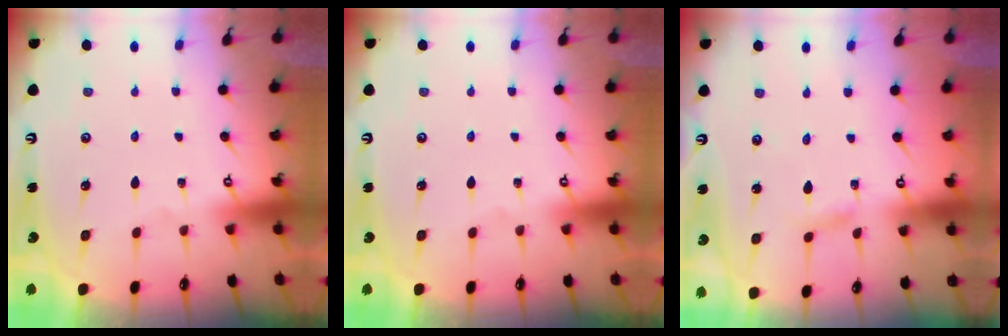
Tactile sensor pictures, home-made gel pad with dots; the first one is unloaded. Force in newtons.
{"total": 0.0}
{"total": 2.5, "press": 2.5, "slide": 0.2}